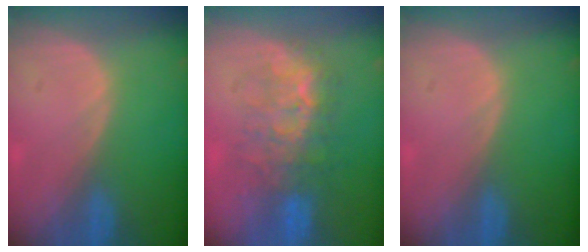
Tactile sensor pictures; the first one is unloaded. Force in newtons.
{"total": 8.0, "press": 7.8, "slide": 1.5}
{"total": 0.0}